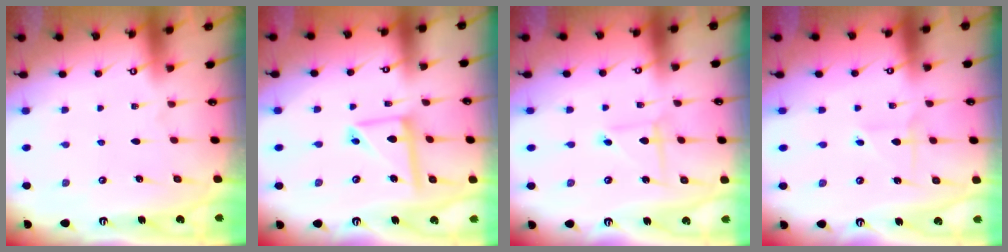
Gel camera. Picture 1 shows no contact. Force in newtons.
{"total": 11.6, "press": 11.5, "slide": 1.2}
{"total": 2.2, "press": 2.2, "slide": 0.3}
{"total": 2.6, "press": 2.6, "slide": 0.2}